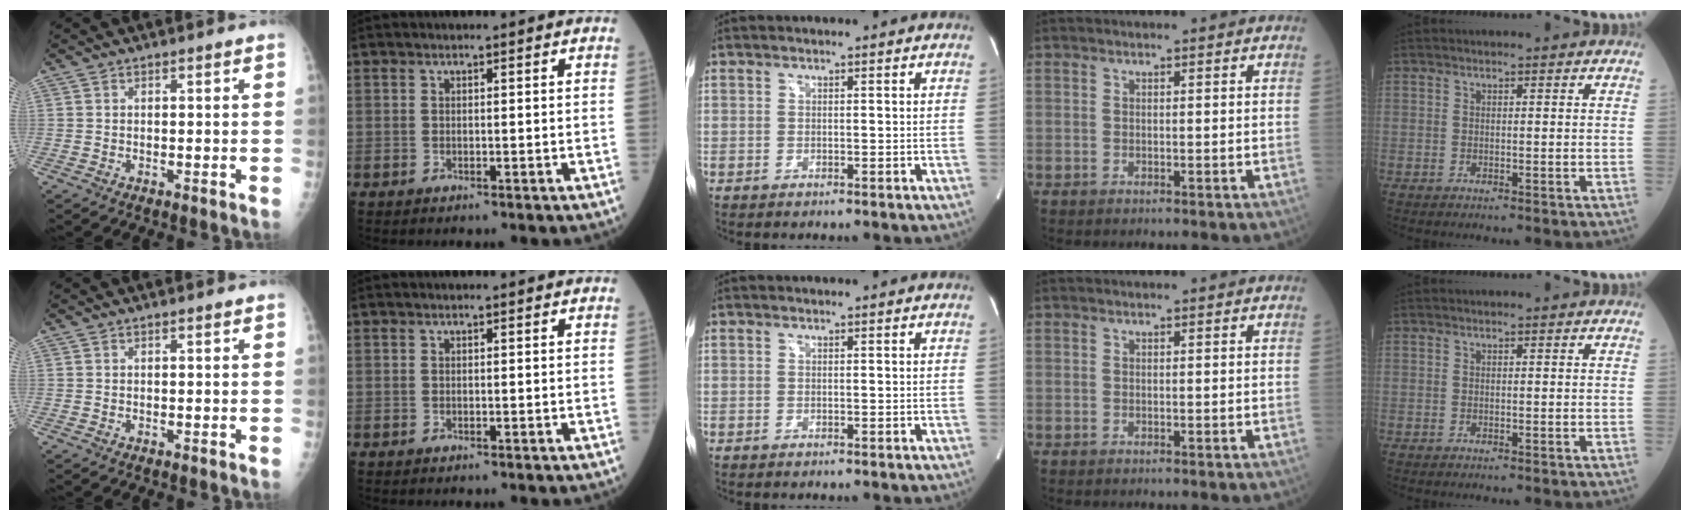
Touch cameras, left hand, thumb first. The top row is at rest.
{}